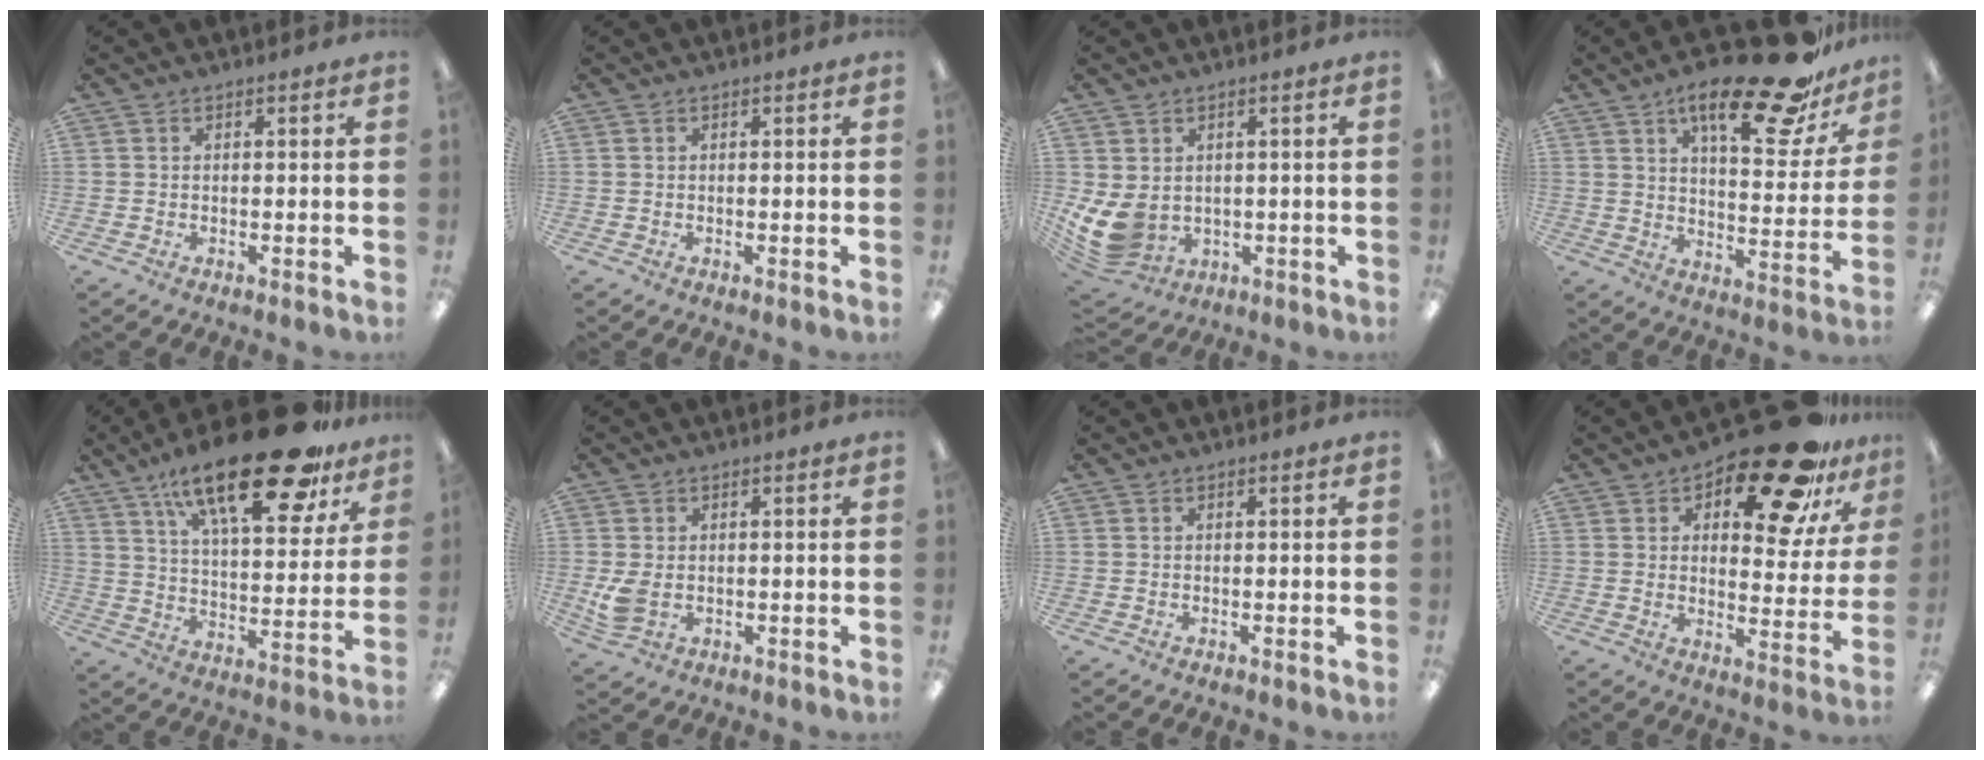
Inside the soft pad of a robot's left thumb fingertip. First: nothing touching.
{"total": 0.0}
{"total": 8.7, "force": [0.4, 6.7, 5.6], "torque": [-0.137, -0.017, 0.011]}
{"total": 21.8, "force": [15.1, 6.6, 14.3], "torque": [-0.211, -0.092, 0.243]}
{"total": 26.2, "force": [17.5, 9.0, 17.3], "torque": [-0.269, -0.101, 0.284]}
{"total": 4.9, "force": [-0.2, 3.5, 3.5], "torque": [-0.066, -0.005, -0.008]}
{"total": 0.0}
{"total": 20.7, "force": [14.7, 8.1, 12.0], "torque": [-0.167, -0.092, 0.243]}